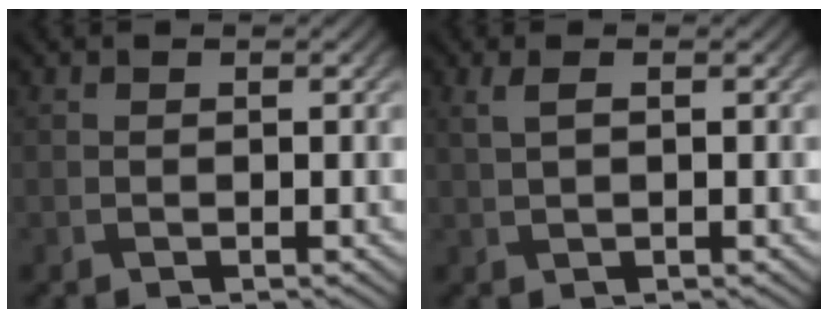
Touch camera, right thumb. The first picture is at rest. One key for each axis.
{"total": 1.8, "fx": 0.5, "fy": 0.5, "fz": 1.6, "tx": -0.045, "ty": 0.004, "tz": 0.014}